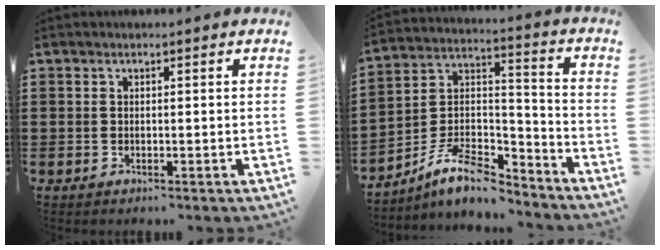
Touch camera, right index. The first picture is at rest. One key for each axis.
{"total": 10.0, "fx": -7.8, "fy": 3.1, "fz": 5.3, "tx": -0.119, "ty": 0.011, "tz": -0.156}